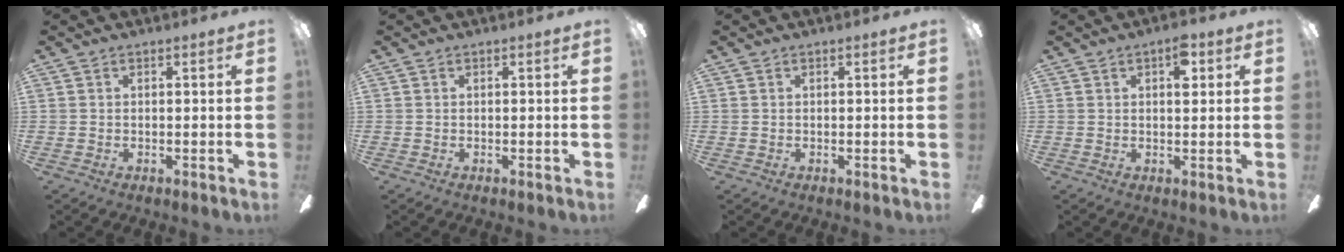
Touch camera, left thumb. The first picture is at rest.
{"total": 0.0}
{"total": 0.0}
{"total": 4.8, "force": [2.5, 2.1, 3.5], "torque": [-0.044, -0.006, 0.035]}